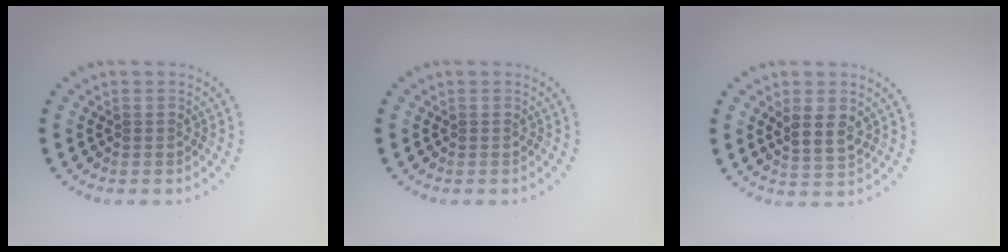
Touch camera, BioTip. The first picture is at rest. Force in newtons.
{"total": 0.0}
{"total": 2.5, "press": 2.3, "slide": 1.1}